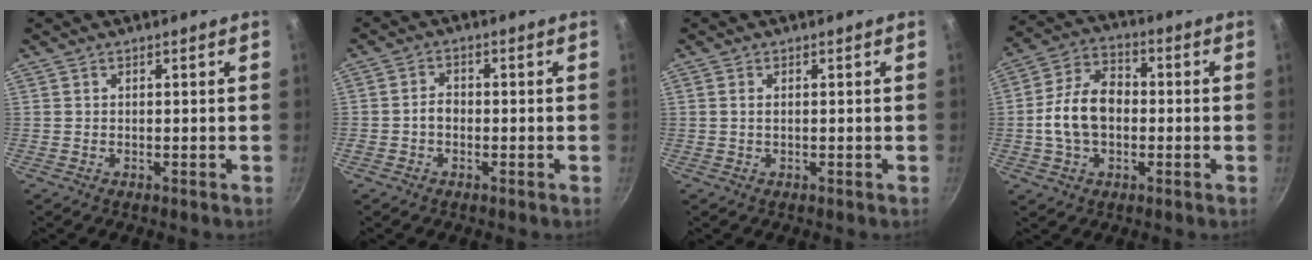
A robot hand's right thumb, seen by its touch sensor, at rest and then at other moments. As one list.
[{"total": 2.4, "force": [-0.7, 1.8, 1.5], "torque": [-0.017, 0.016, -0.013]}, {"total": 0.7, "force": [0.2, 0.3, 0.6], "torque": [-0.013, 0.001, 0.002]}, {"total": 11.9, "force": [-1.0, 8.1, 8.7], "torque": [-0.137, 0.029, -0.030]}]